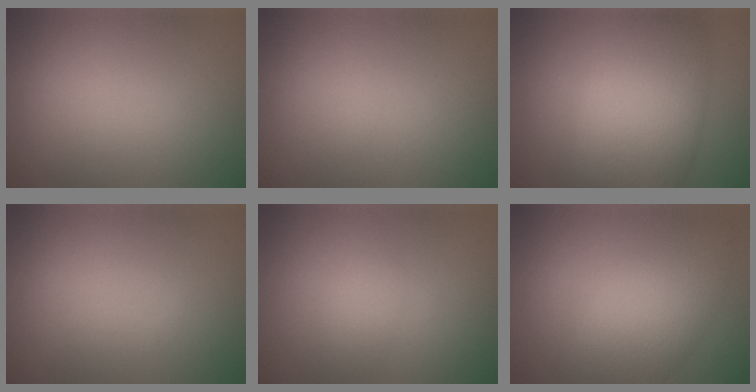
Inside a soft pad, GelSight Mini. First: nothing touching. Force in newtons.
{"total": 0.0}
{"total": 9.5, "press": 9.5, "slide": 0.3}
{"total": 0.0}
{"total": 1.3, "press": 1.3, "slide": 0.0}
{"total": 6.3, "press": 6.3, "slide": 0.4}